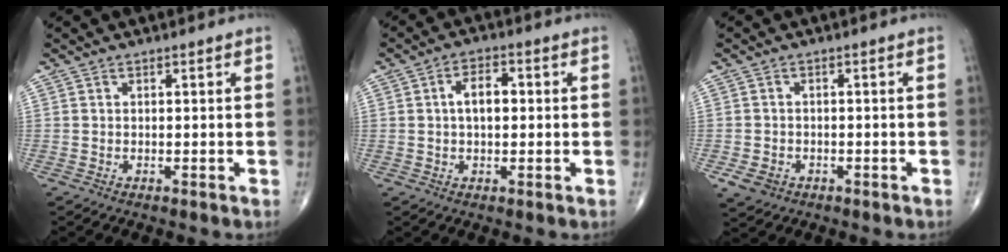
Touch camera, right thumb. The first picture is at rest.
{"total": 5.0, "force": [0.4, 2.8, 4.1], "torque": [-0.065, 0.013, 0.002]}
{"total": 3.8, "force": [-1.7, 3.0, 1.7], "torque": [-0.029, 0.004, -0.021]}